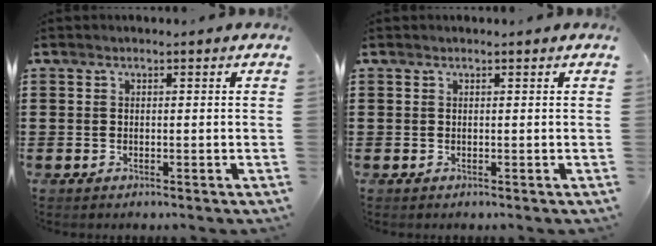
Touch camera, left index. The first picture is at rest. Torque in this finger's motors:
{"motor_torque": [-0.34, 0.54, -0.02, -0.01]}